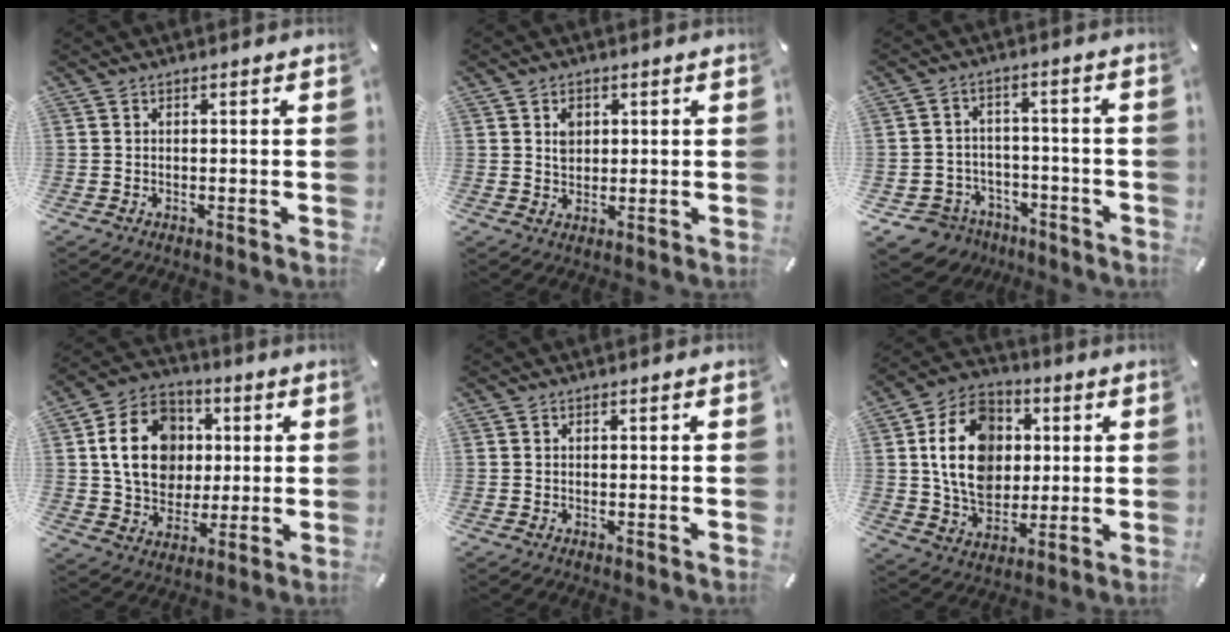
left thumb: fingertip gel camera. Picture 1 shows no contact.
{"total": 3.4, "force": [1.1, 2.9, 1.4], "torque": [-0.017, -0.001, 0.016]}
{"total": 7.0, "force": [-4.3, 5.4, 1.0], "torque": [-0.033, 0.027, -0.081]}
{"total": 16.4, "force": [2.2, 13.7, 8.6], "torque": [-0.159, 0.014, 0.044]}
{"total": 0.0}
{"total": 17.3, "force": [2.1, 13.6, 10.5], "torque": [-0.212, 0.015, 0.040]}